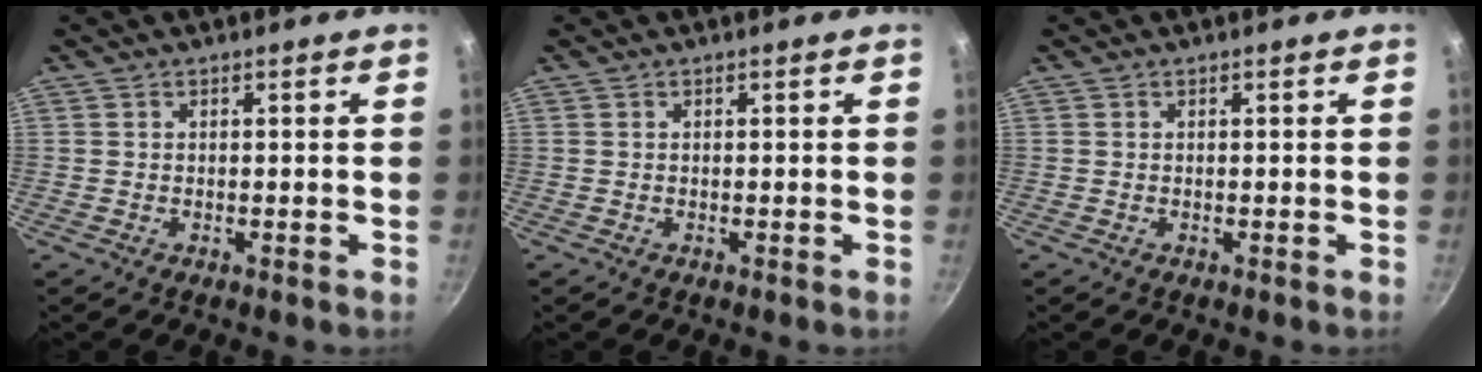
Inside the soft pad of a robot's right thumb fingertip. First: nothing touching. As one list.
[{"total": 0.0}, {"total": 0.0}]